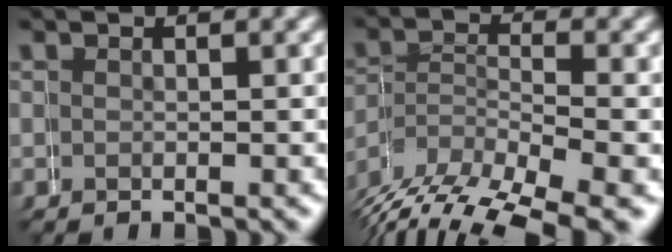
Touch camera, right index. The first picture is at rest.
{"total": 6.5, "force": [-3.8, 4.1, 3.4], "torque": [-0.071, -0.024, -0.051]}